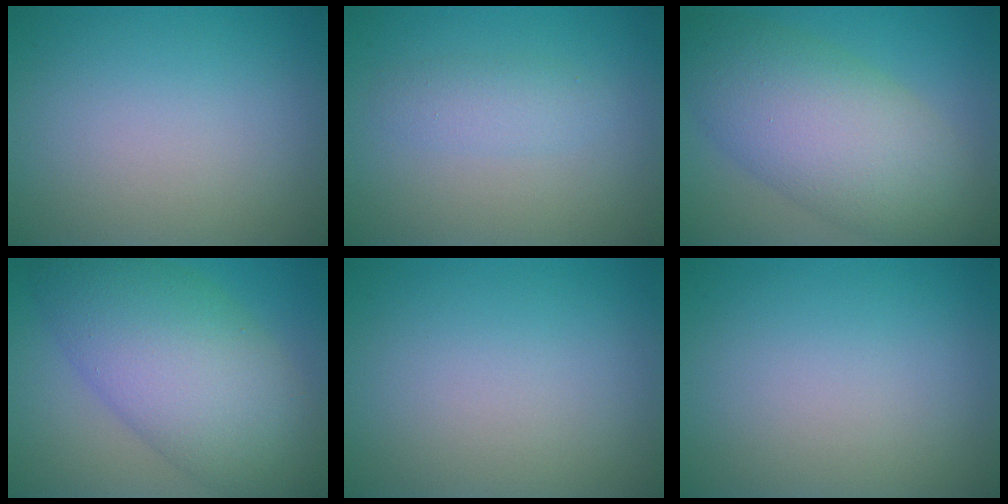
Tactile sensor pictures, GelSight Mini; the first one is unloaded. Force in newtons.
{"total": 1.9, "press": 1.9, "slide": 0.0}
{"total": 9.5, "press": 9.5, "slide": 0.2}
{"total": 10.8, "press": 10.8, "slide": 0.2}
{"total": 0.0}
{"total": 0.0}